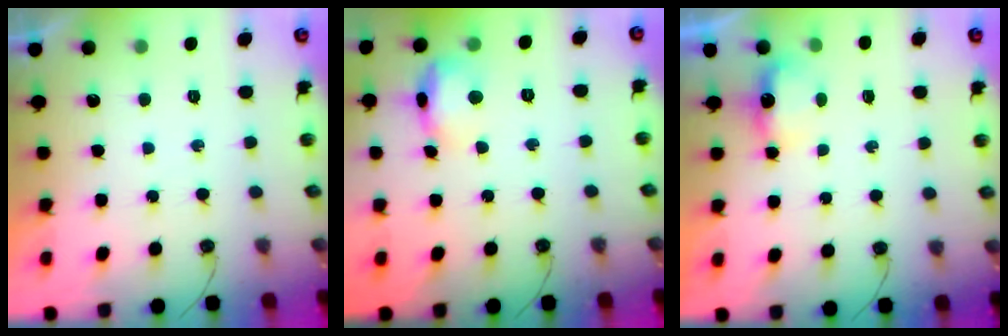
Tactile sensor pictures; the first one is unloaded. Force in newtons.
{"total": 14.0, "press": 9.7, "slide": 10.0}
{"total": 3.5, "press": 3.3, "slide": 1.0}